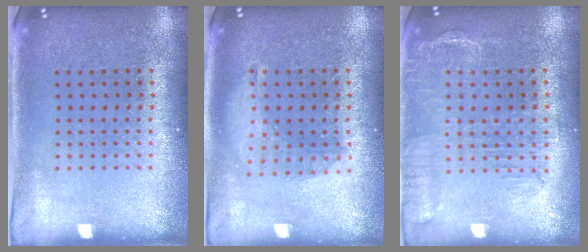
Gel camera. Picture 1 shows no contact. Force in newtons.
{"total": 1.4, "press": 1.4, "slide": 0.3}
{"total": 1.7, "press": 1.4, "slide": 1.0}